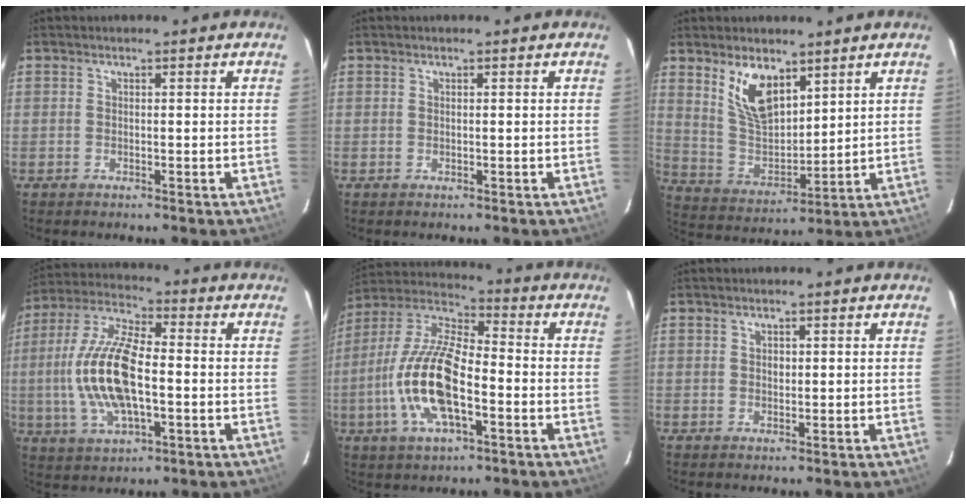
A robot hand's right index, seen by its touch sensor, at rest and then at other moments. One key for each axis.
{"total": 0.0}
{"total": 10.2, "fx": 6.1, "fy": 4.8, "fz": 6.6, "tx": -0.123, "ty": 0.002, "tz": 0.131}
{"total": 16.3, "fx": -1.7, "fy": 6.7, "fz": 14.7, "tx": -0.307, "ty": 0.005, "tz": -0.034}
{"total": 16.8, "fx": -4.8, "fy": 6.4, "fz": 14.7, "tx": -0.305, "ty": -0.003, "tz": -0.098}
{"total": 1.0, "fx": 0.2, "fy": 0.8, "fz": 0.4, "tx": -0.006, "ty": 0.004, "tz": 0.005}